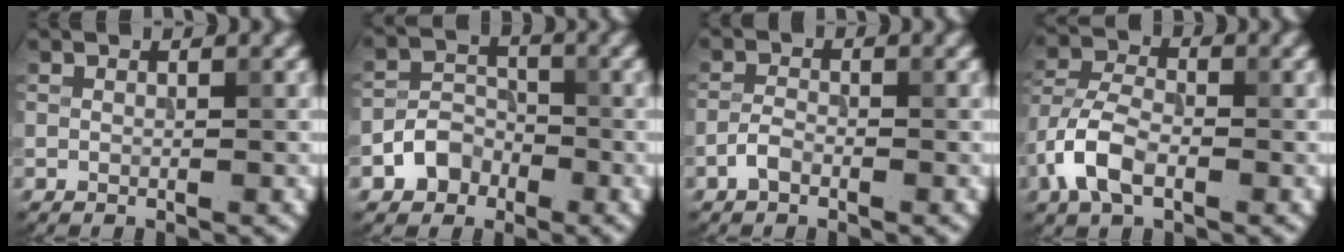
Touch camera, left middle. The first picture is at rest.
{"total": 3.3, "force": [-1.8, 2.5, 1.3], "torque": [-0.016, 0.007, -0.034]}
{"total": 1.5, "force": [-1.0, 0.7, 0.9], "torque": [-0.019, 0.004, -0.024]}
{"total": 5.1, "force": [-2.3, 2.8, 3.6], "torque": [-0.075, 0.004, -0.056]}